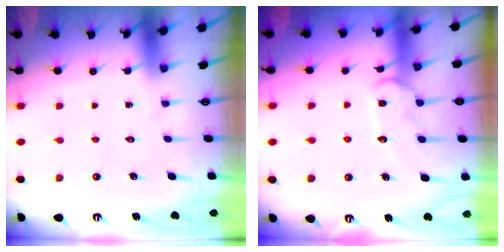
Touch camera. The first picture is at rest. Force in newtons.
{"total": 12.5, "press": 12.5, "slide": 0.9}